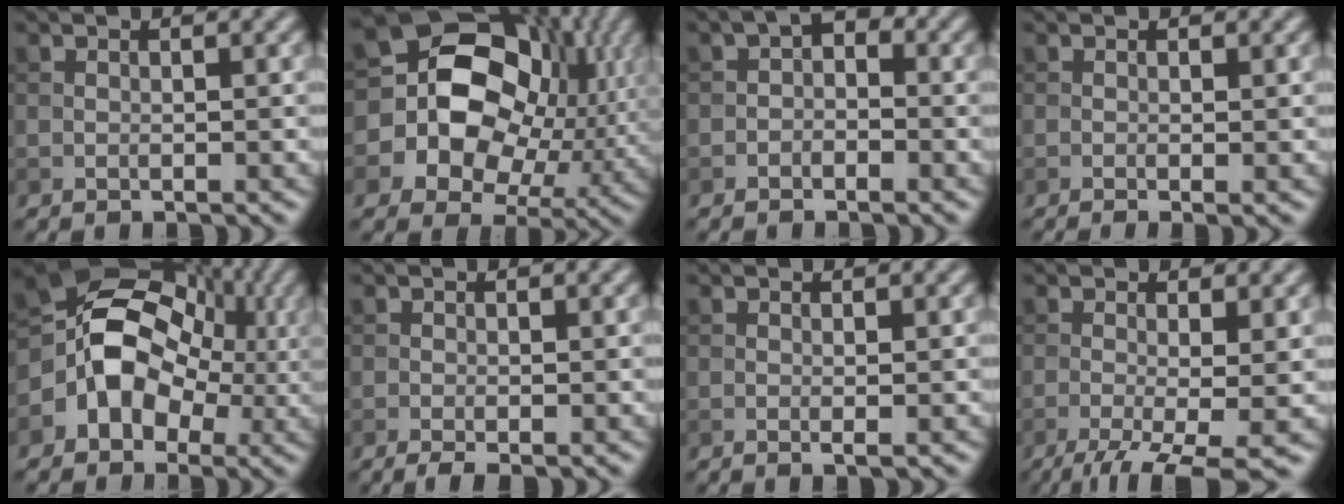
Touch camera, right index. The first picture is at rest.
{"total": 16.8, "force": [2.3, 13.6, 9.5], "torque": [-0.189, 0.010, 0.049]}
{"total": 2.0, "force": [-0.7, 1.4, 1.3], "torque": [-0.013, 0.006, -0.018]}
{"total": 1.5, "force": [-0.3, 0.4, 1.4], "torque": [-0.019, -0.008, -0.007]}
{"total": 9.5, "force": [-0.9, 7.5, 5.8], "torque": [-0.080, 0.013, -0.037]}
{"total": 1.6, "force": [-0.9, 0.5, 1.2], "torque": [-0.022, -0.003, -0.017]}
{"total": 0.7, "force": [-0.1, 0.1, 0.7], "torque": [-0.011, -0.004, -0.002]}
{"total": 7.4, "force": [-3.2, 2.1, 6.3], "torque": [-0.110, -0.017, -0.047]}